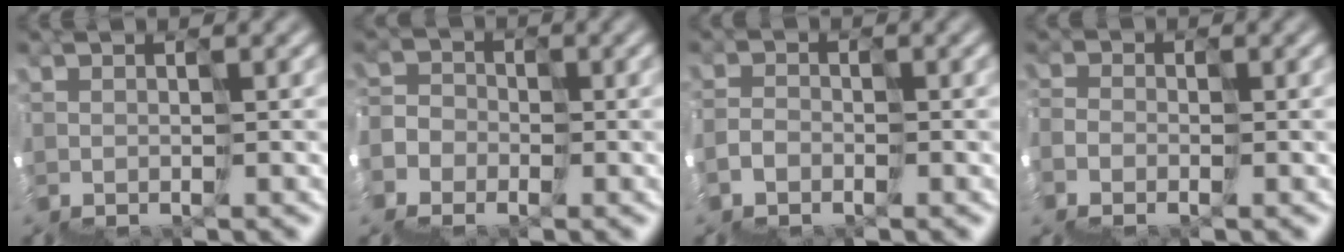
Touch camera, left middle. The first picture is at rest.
{"total": 6.9, "force": [-5.5, 3.9, -1.5], "torque": [0.028, -0.019, -0.092]}
{"total": 3.4, "force": [-3.0, 1.5, -0.8], "torque": [0.024, -0.002, -0.050]}
{"total": 3.5, "force": [-3.0, 1.8, 0.4], "torque": [0.000, -0.010, -0.049]}